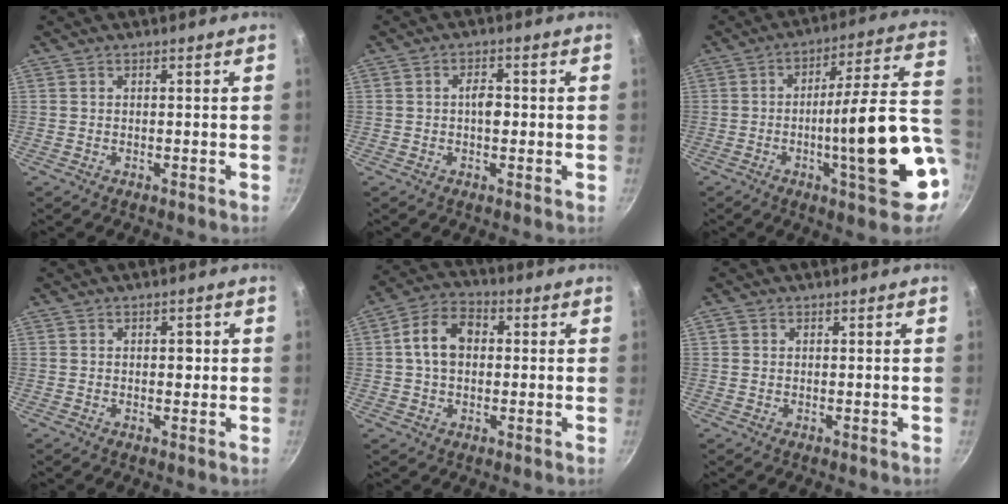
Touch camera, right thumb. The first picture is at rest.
{"total": 3.5, "force": [-0.1, 2.0, 2.8], "torque": [-0.030, 0.008, -0.004]}
{"total": 20.8, "force": [-4.3, 4.7, 19.8], "torque": [-0.259, 0.029, -0.057]}
{"total": 1.7, "force": [0.2, 1.2, 1.3], "torque": [-0.007, 0.003, 0.003]}
{"total": 9.2, "force": [0.9, 6.6, 6.3], "torque": [-0.093, 0.023, 0.003]}
{"total": 1.0, "force": [0.2, 0.8, 0.4], "torque": [-0.008, 0.002, 0.002]}